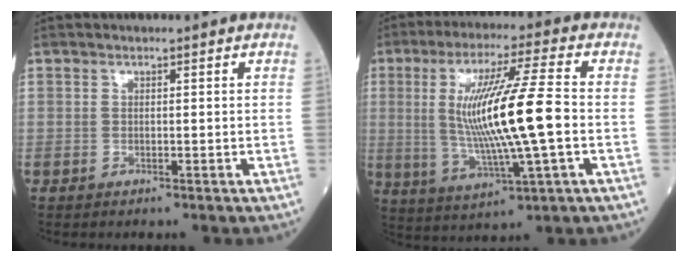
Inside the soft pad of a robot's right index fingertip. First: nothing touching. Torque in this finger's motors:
{"motor_torque": [1.34, -0.80, 0.61, 0.21]}